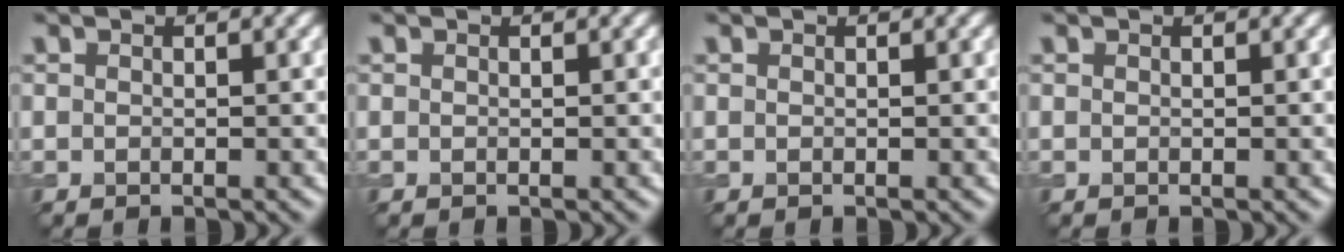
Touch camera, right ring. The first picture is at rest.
{"total": 0.0}
{"total": 0.0}
{"total": 0.0}